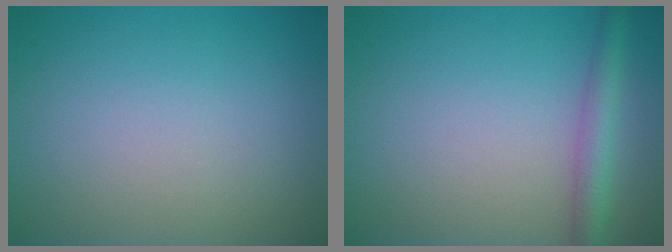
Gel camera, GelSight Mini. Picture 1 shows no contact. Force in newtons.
{"total": 2.9, "press": 2.9, "slide": 0.1}